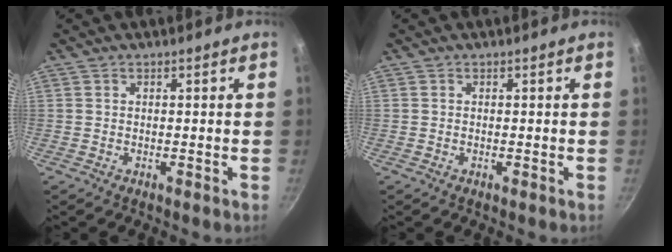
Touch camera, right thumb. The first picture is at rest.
{"total": 0.0}